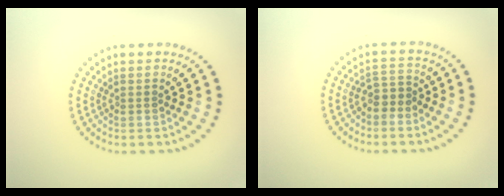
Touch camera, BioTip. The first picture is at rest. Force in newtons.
{"total": 1.8, "press": 1.4, "slide": 1.2}